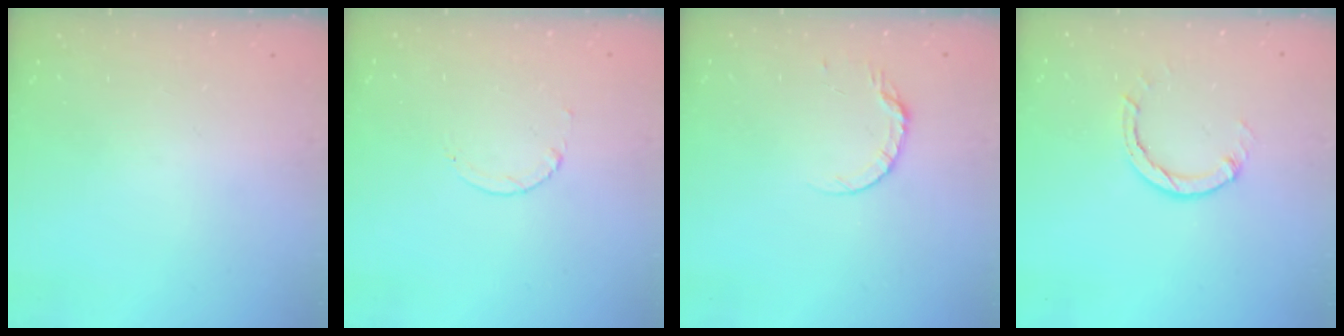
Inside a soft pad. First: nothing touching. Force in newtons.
{"total": 2.3, "press": 2.3, "slide": 0.3}
{"total": 5.3, "press": 5.2, "slide": 0.6}
{"total": 2.7, "press": 2.7, "slide": 0.3}